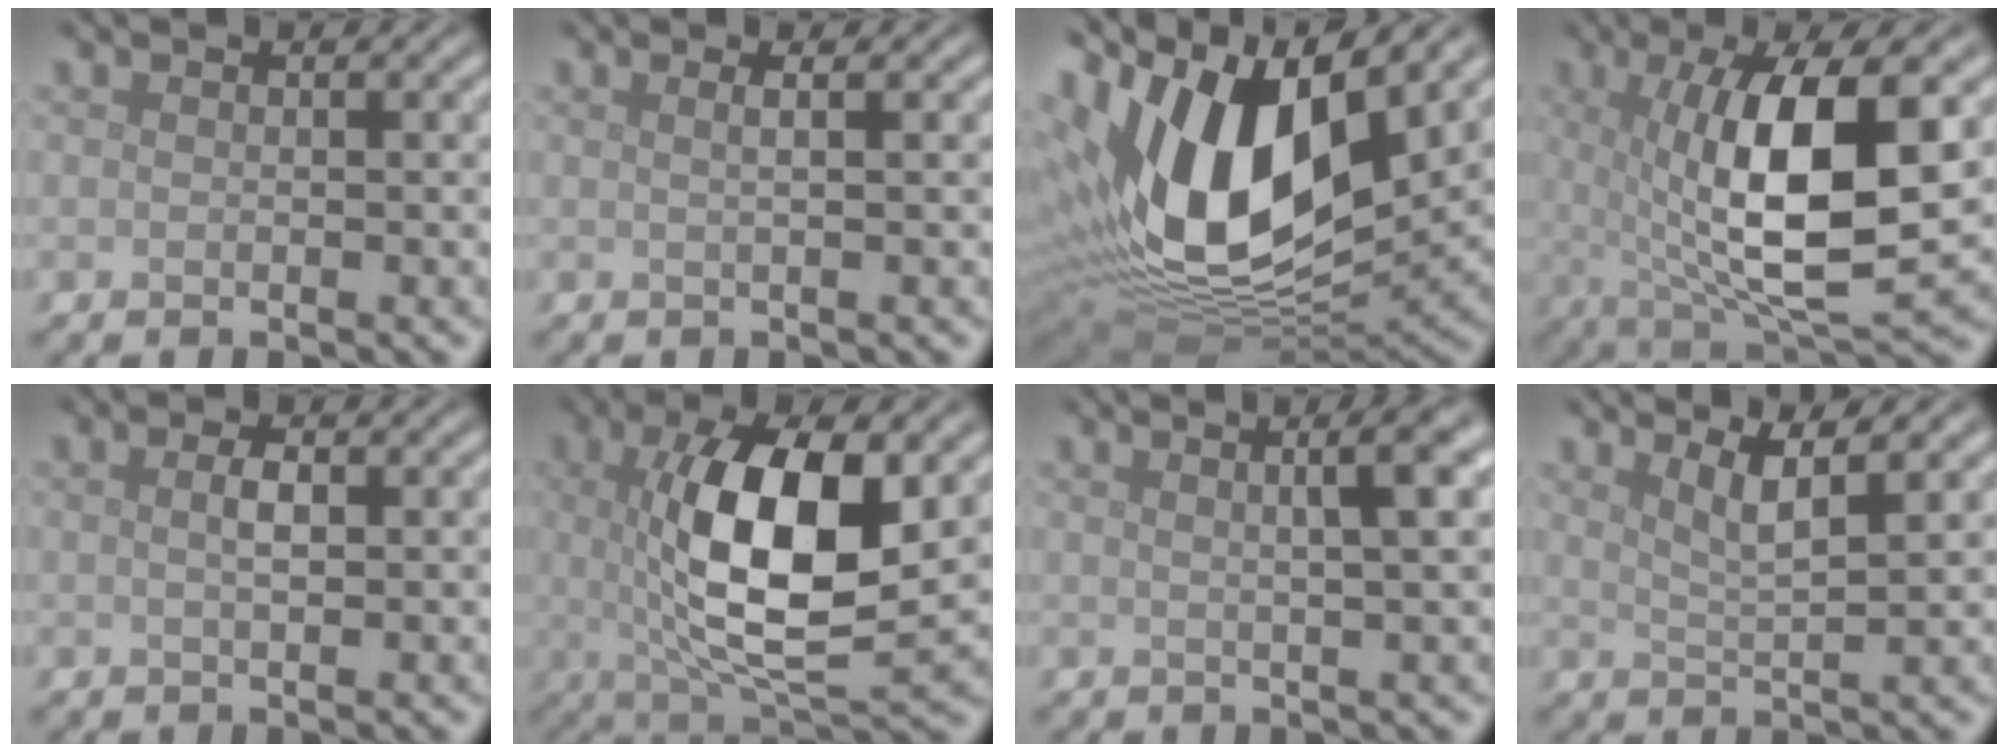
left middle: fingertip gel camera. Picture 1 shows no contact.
{"total": 2.0, "force": [0.7, 0.9, 1.7], "torque": [-0.008, 0.003, -0.013]}
{"total": 15.5, "force": [4.8, 8.4, 12.1], "torque": [-0.236, -0.002, 0.090]}
{"total": 11.1, "force": [1.0, 3.4, 10.5], "torque": [-0.170, -0.011, 0.024]}
{"total": 1.5, "force": [0.3, 0.5, 1.3], "torque": [-0.025, 0.002, 0.003]}
{"total": 11.0, "force": [1.5, 3.6, 10.3], "torque": [-0.175, -0.003, 0.028]}
{"total": 4.6, "force": [1.6, 1.0, 4.2], "torque": [-0.047, 0.018, 0.017]}
{"total": 3.0, "force": [1.8, 0.5, 2.3], "torque": [-0.030, -0.001, 0.033]}